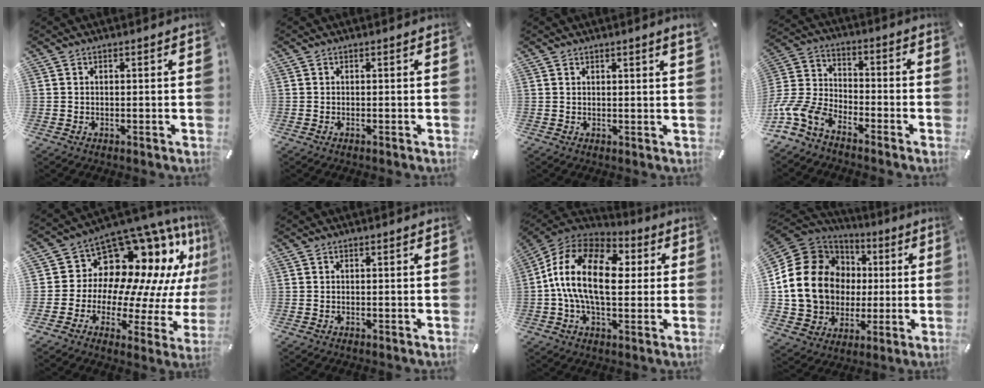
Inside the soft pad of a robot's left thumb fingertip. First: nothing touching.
{"total": 0.0}
{"total": 1.4, "force": [1.0, -0.1, 1.0], "torque": [-0.021, -0.003, 0.017]}
{"total": 11.0, "force": [-8.1, 6.0, 4.5], "torque": [-0.107, 0.029, -0.158]}
{"total": 15.1, "force": [10.4, 9.3, 5.9], "torque": [-0.073, -0.128, 0.183]}
{"total": 0.0}
{"total": 19.0, "force": [0.6, 11.4, 15.1], "torque": [-0.304, 0.008, 0.004]}
{"total": 20.5, "force": [1.8, 17.8, 9.9], "torque": [-0.205, -0.013, 0.052]}